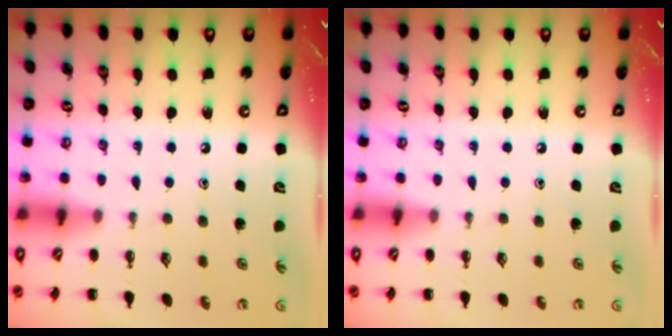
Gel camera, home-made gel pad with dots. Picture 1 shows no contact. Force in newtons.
{"total": 0.0}